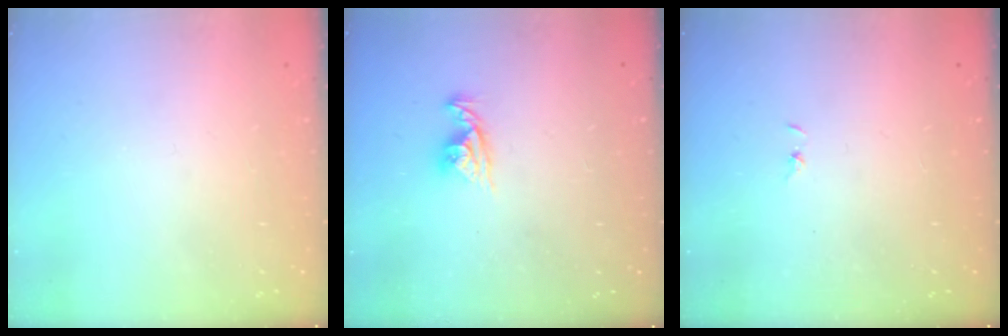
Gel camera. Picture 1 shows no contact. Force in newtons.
{"total": 7.6, "press": 7.6, "slide": 0.6}
{"total": 0.7, "press": 0.7, "slide": 0.1}